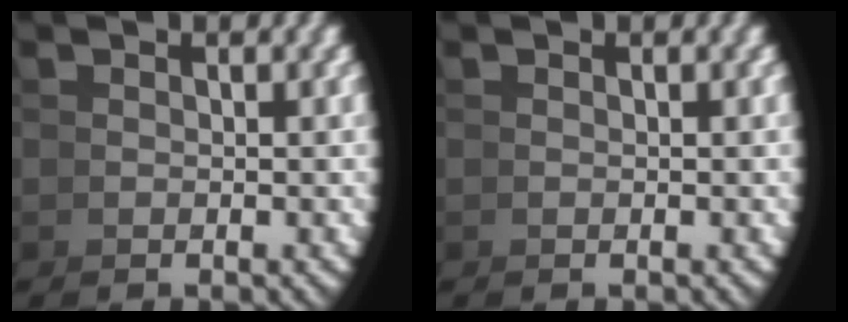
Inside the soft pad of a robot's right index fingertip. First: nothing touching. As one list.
[{"total": 0.0}]